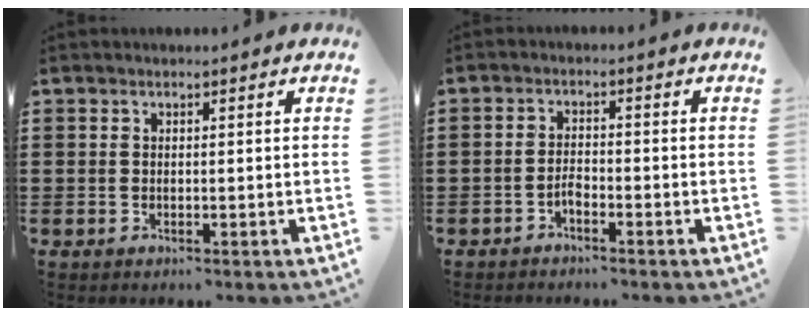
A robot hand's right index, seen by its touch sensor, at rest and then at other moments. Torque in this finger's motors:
{"motor_torque": [2.14, 0.00, 0.05, -0.01]}